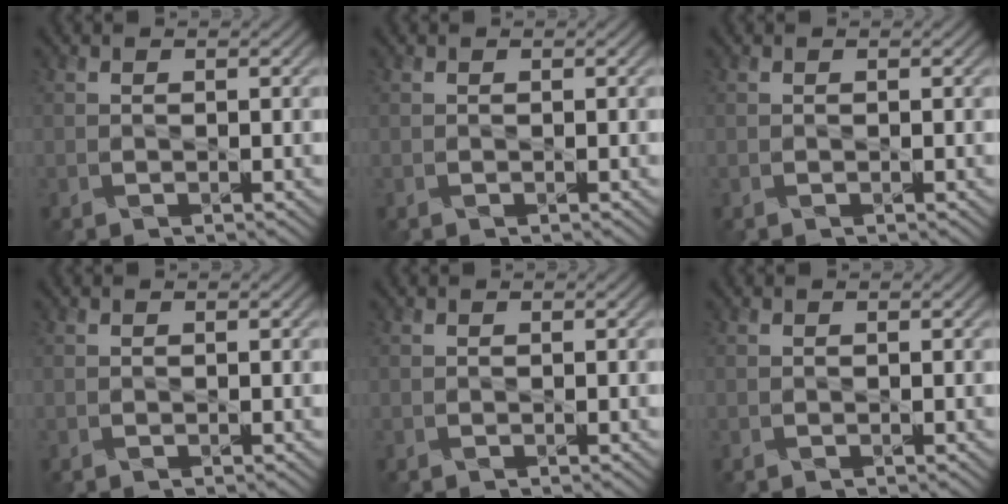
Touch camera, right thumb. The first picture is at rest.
{"total": 0.0}
{"total": 0.0}
{"total": 0.0}
{"total": 0.0}
{"total": 0.0}